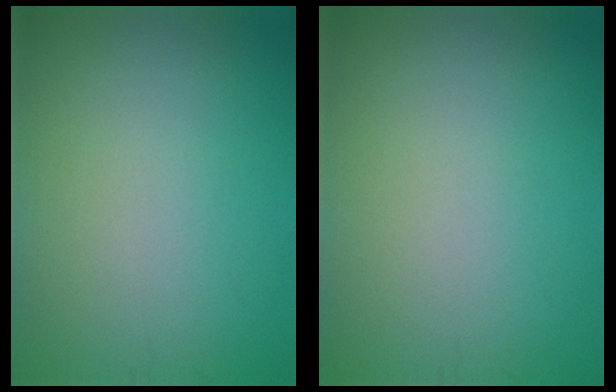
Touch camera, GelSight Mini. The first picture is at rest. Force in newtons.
{"total": 0.0}